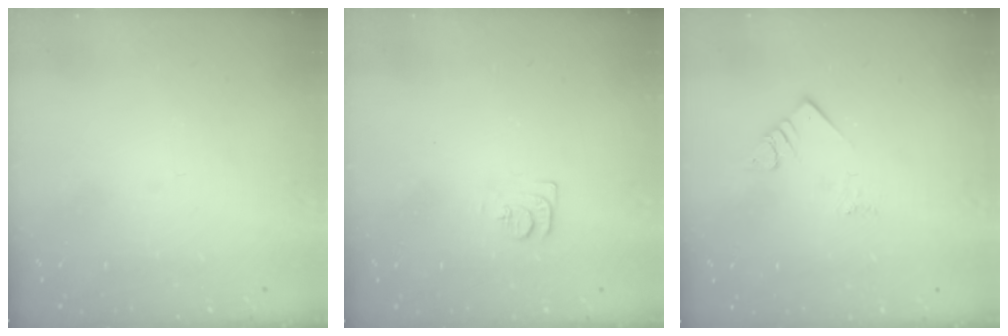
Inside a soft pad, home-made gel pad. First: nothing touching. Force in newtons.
{"total": 6.7, "press": 6.7, "slide": 0.6}
{"total": 3.3, "press": 3.3, "slide": 0.4}